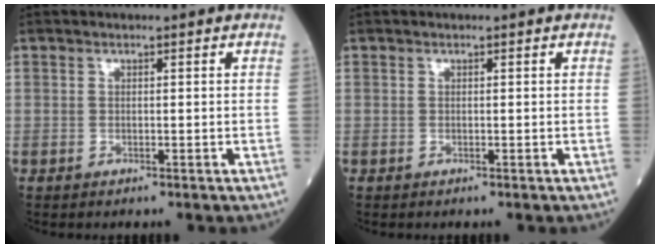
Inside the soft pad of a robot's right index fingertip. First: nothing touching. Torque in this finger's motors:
{"motor_torque": [0.00, 0.00, 0.00, 0.00]}